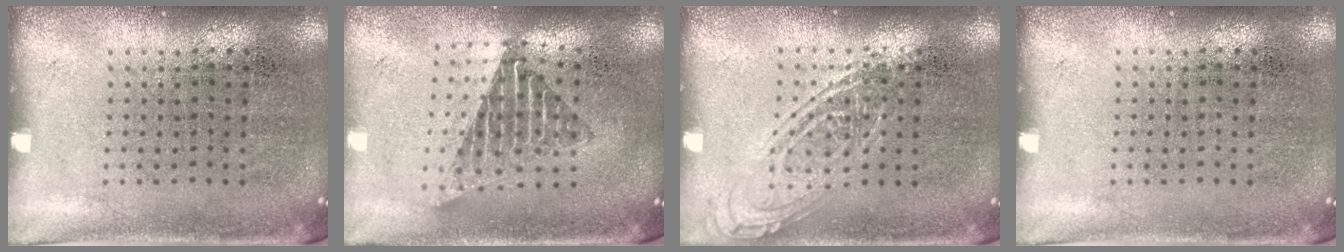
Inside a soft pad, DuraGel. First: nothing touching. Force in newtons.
{"total": 1.7, "press": 1.4, "slide": 1.0}
{"total": 2.2, "press": 2.2, "slide": 0.2}
{"total": 0.0}